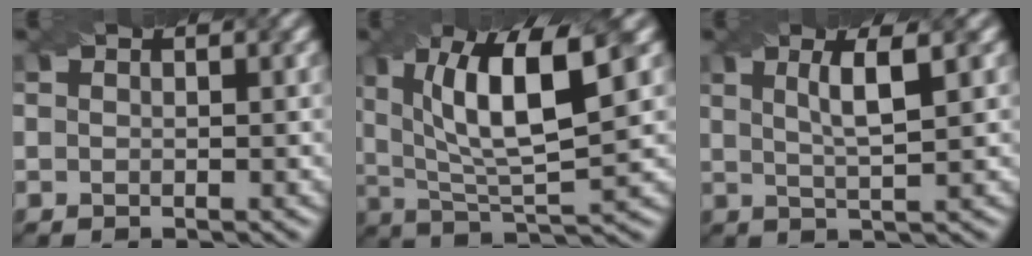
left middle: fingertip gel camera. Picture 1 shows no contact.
{"total": 9.8, "force": [2.8, 2.8, 9.0], "torque": [-0.157, 0.012, 0.064]}
{"total": 3.3, "force": [0.8, 0.5, 3.2], "torque": [-0.054, 0.005, 0.026]}